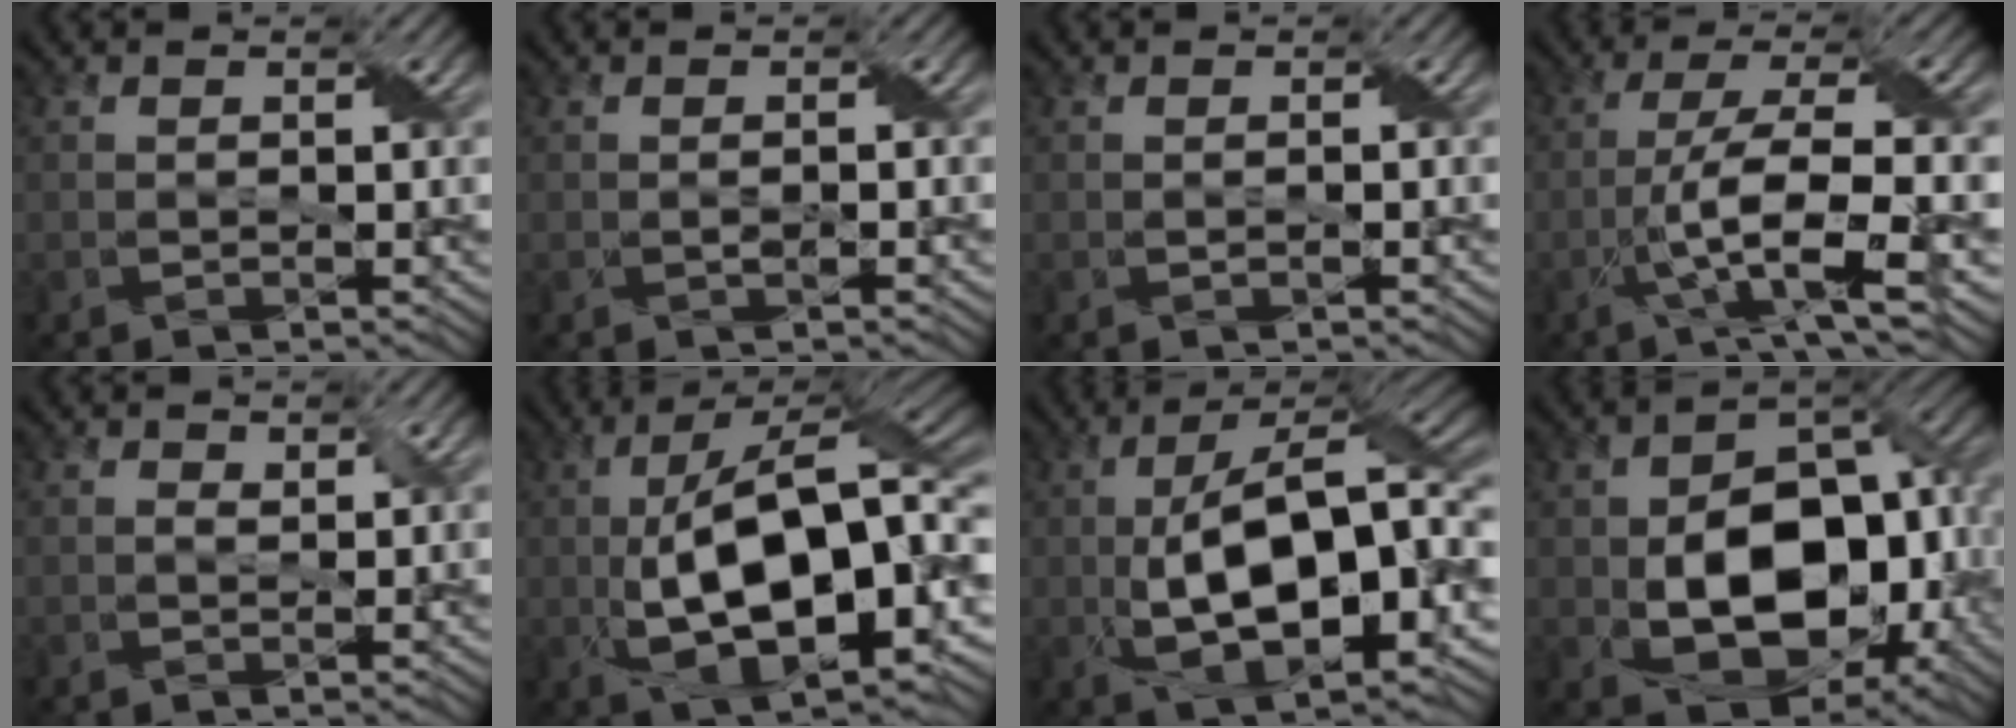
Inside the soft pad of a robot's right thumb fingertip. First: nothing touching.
{"total": 0.9, "force": [-0.2, 0.0, 0.8], "torque": [-0.018, 0.002, -0.001]}
{"total": 0.5, "force": [-0.1, -0.1, 0.5], "torque": [-0.012, 0.002, -0.001]}
{"total": 9.7, "force": [-2.6, 2.0, 9.1], "torque": [-0.170, 0.009, -0.047]}
{"total": 0.9, "force": [0.5, 0.4, 0.6], "torque": [-0.014, -0.002, 0.010]}
{"total": 19.0, "force": [-2.6, 8.4, 16.8], "torque": [-0.268, 0.007, -0.042]}
{"total": 17.1, "force": [-2.1, 7.8, 15.1], "torque": [-0.236, 0.006, -0.039]}
{"total": 15.5, "force": [-2.6, 10.2, 11.4], "torque": [-0.178, -0.013, -0.049]}